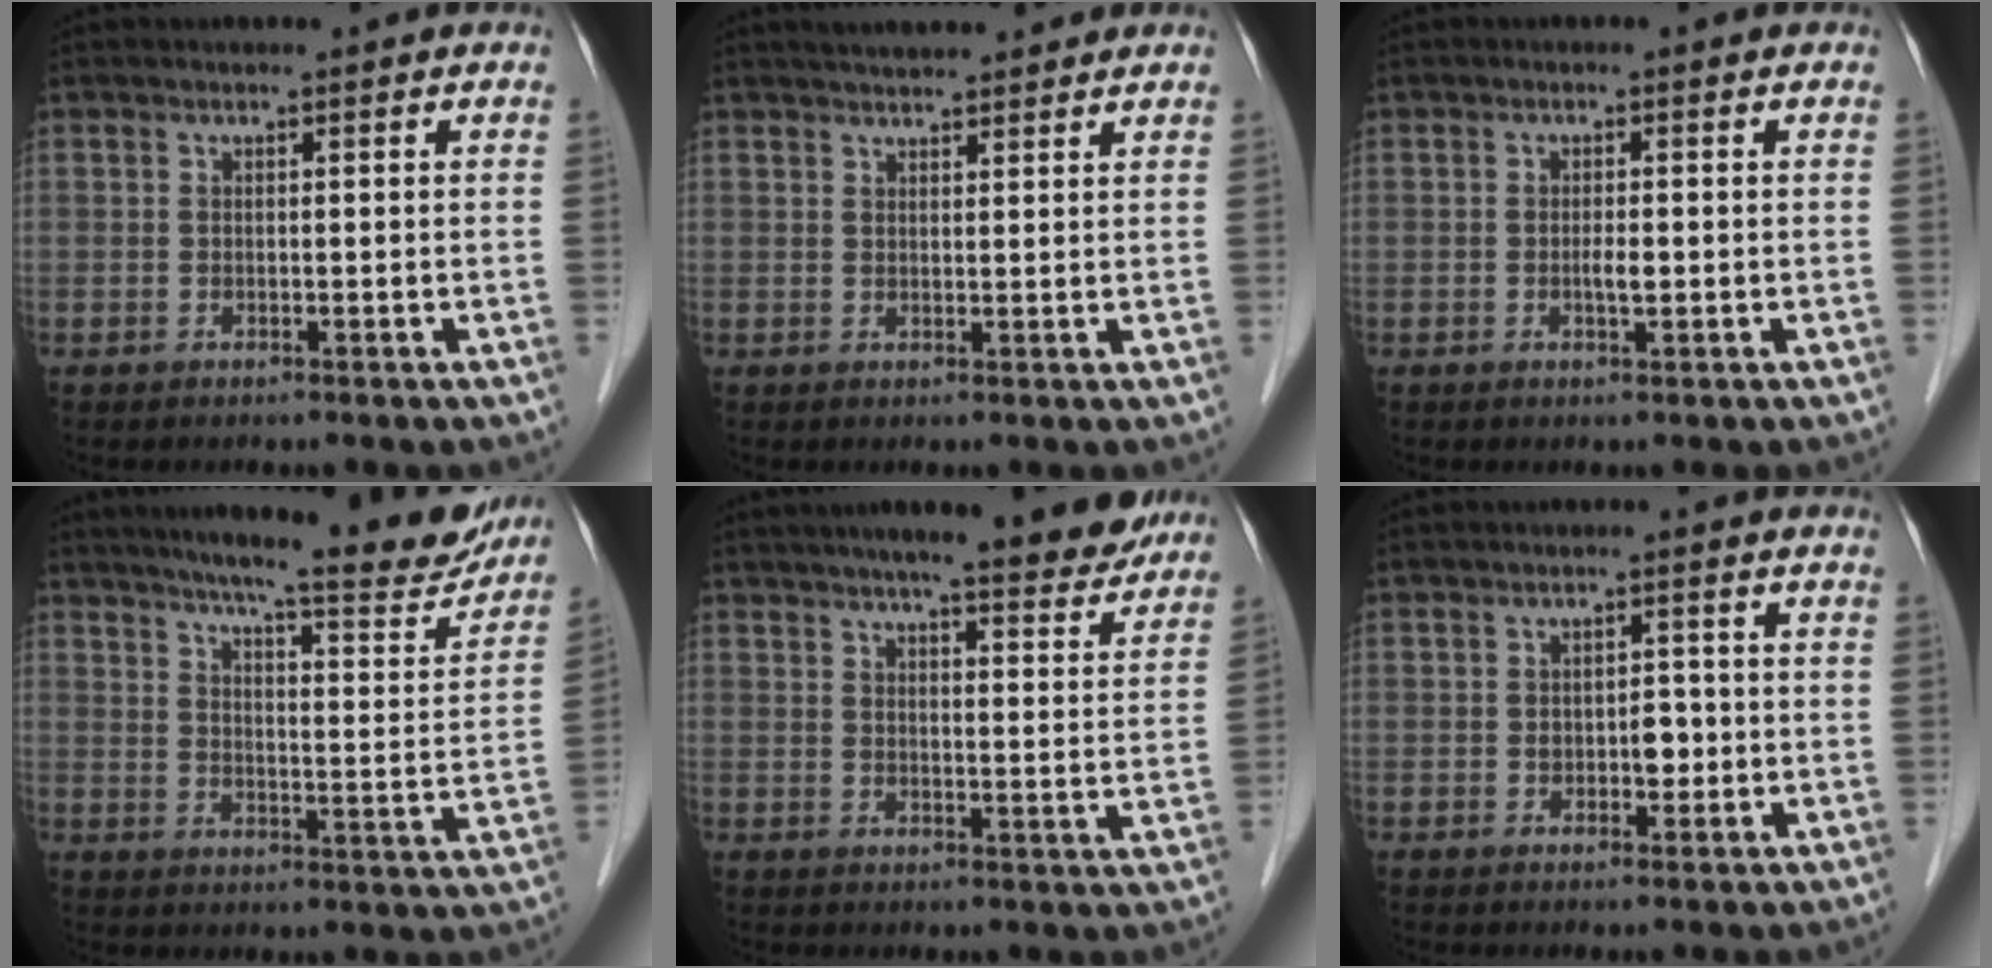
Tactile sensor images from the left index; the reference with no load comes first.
{"total": 7.0, "force": [6.4, 1.1, 2.6], "torque": [-0.037, 0.027, 0.087]}
{"total": 2.0, "force": [-0.6, 0.4, 1.9], "torque": [-0.036, 0.000, -0.009]}
{"total": 19.2, "force": [16.8, 2.1, 9.0], "torque": [-0.127, -0.029, 0.217]}
{"total": 14.7, "force": [12.5, 1.9, 7.4], "torque": [-0.098, 0.001, 0.161]}
{"total": 2.8, "force": [-0.6, 1.7, 2.1], "torque": [-0.029, 0.005, -0.003]}